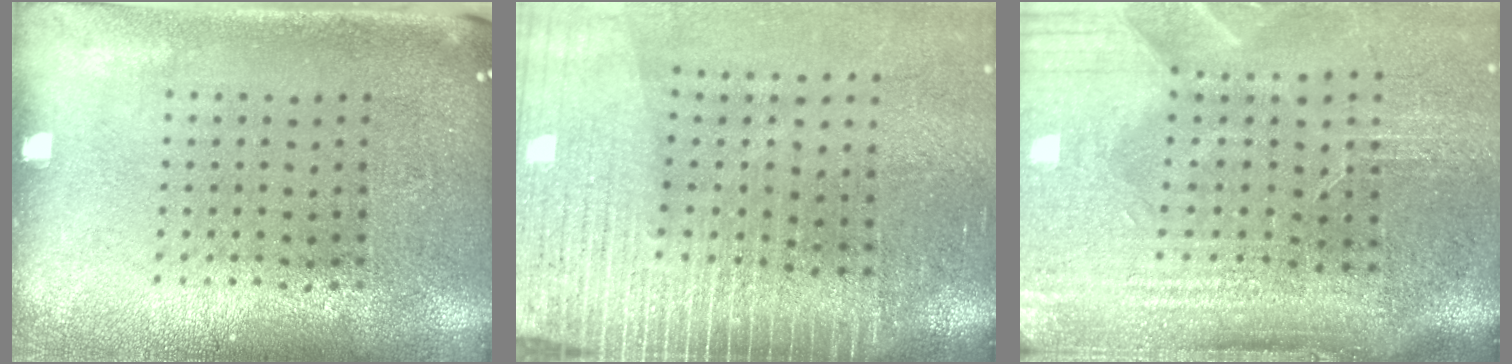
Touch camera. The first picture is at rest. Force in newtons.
{"total": 4.0, "press": 3.4, "slide": 2.0}
{"total": 5.0, "press": 4.2, "slide": 2.7}